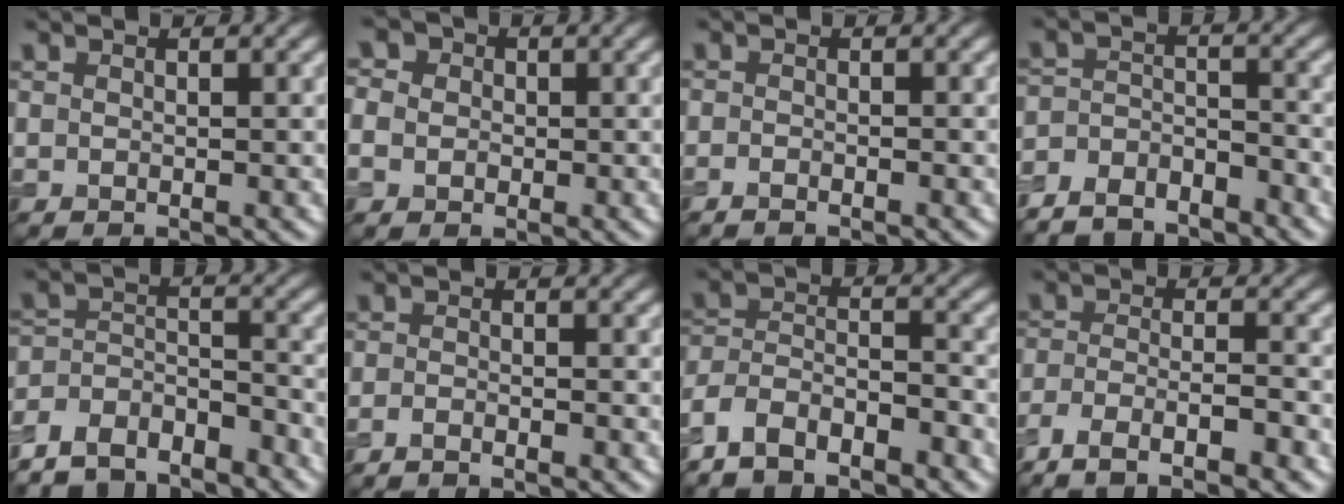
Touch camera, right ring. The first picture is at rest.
{"total": 5.9, "force": [1.1, 5.1, 2.8], "torque": [-0.045, 0.031, -0.016]}
{"total": 1.0, "force": [-0.7, 0.2, 0.7], "torque": [-0.013, -0.001, -0.014]}
{"total": 5.8, "force": [-5.3, 2.0, 1.2], "torque": [-0.023, -0.008, -0.101]}
{"total": 7.4, "force": [-6.4, 3.1, 2.1], "torque": [-0.041, -0.010, -0.119]}
{"total": 1.6, "force": [-1.2, 0.3, 1.0], "torque": [-0.017, 0.002, -0.026]}
{"total": 7.0, "force": [-5.6, 2.6, 3.3], "torque": [-0.058, -0.004, -0.114]}
{"total": 6.9, "force": [-5.0, 2.0, 4.3], "torque": [-0.085, -0.005, -0.094]}